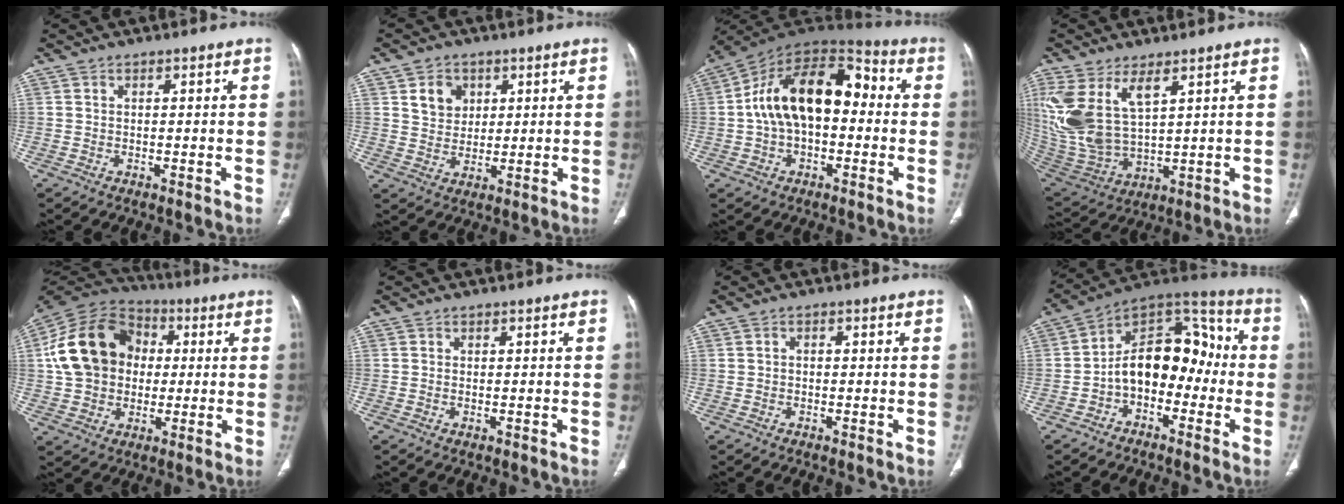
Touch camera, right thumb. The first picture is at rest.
{"total": 5.9, "force": [2.4, 4.8, 2.4], "torque": [-0.019, -0.012, 0.045]}
{"total": 18.7, "force": [0.3, 11.2, 14.9], "torque": [-0.231, 0.050, -0.004]}
{"total": 15.2, "force": [6.2, 7.4, 11.7], "torque": [-0.255, -0.023, 0.146]}
{"total": 18.2, "force": [1.7, 14.5, 10.8], "torque": [-0.187, 0.024, 0.024]}
{"total": 0.6, "force": [-0.2, 0.4, 0.5], "torque": [-0.012, 0.001, -0.001]}
{"total": 0.8, "force": [-0.1, 0.6, 0.4], "torque": [-0.005, 0.002, -0.005]}
{"total": 15.1, "force": [-2.7, 10.0, 11.0], "torque": [-0.135, 0.069, -0.058]}